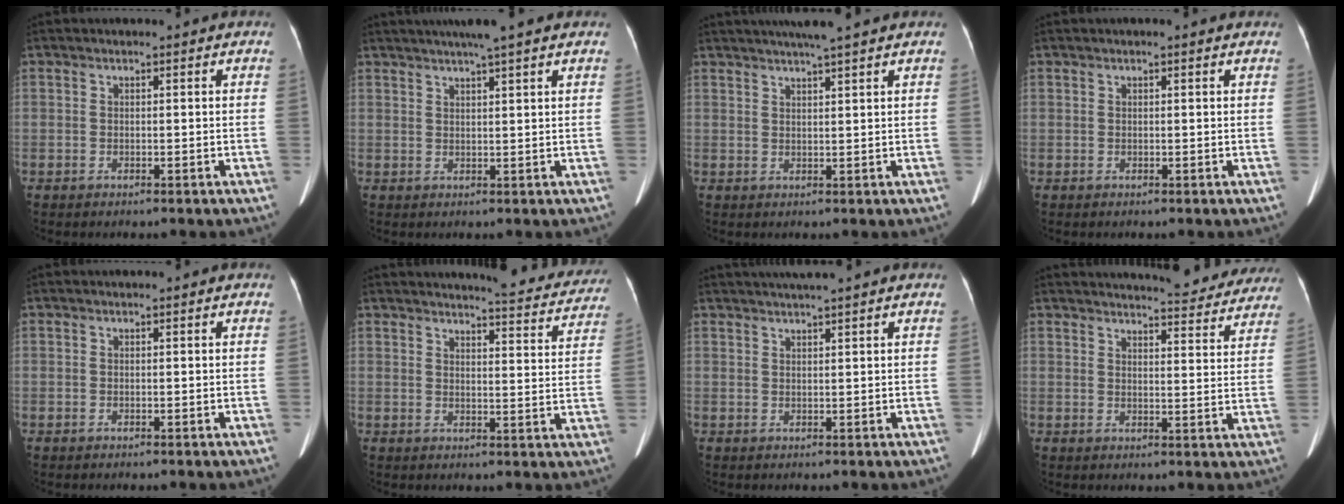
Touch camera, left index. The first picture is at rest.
{"total": 6.6, "force": [5.2, -0.4, 4.0], "torque": [-0.066, 0.021, 0.074]}
{"total": 6.6, "force": [5.5, -0.5, 3.6], "torque": [-0.059, 0.021, 0.076]}
{"total": 0.5, "force": [0.4, 0.1, 0.4], "torque": [-0.009, 0.006, 0.003]}
{"total": 0.0}
{"total": 12.1, "force": [11.6, 1.6, 3.0], "torque": [-0.023, -0.036, 0.117]}
{"total": 4.4, "force": [3.8, -0.6, 2.2], "torque": [-0.032, 0.025, 0.059]}
{"total": 15.7, "force": [14.9, 2.5, 4.4], "torque": [-0.034, -0.038, 0.156]}